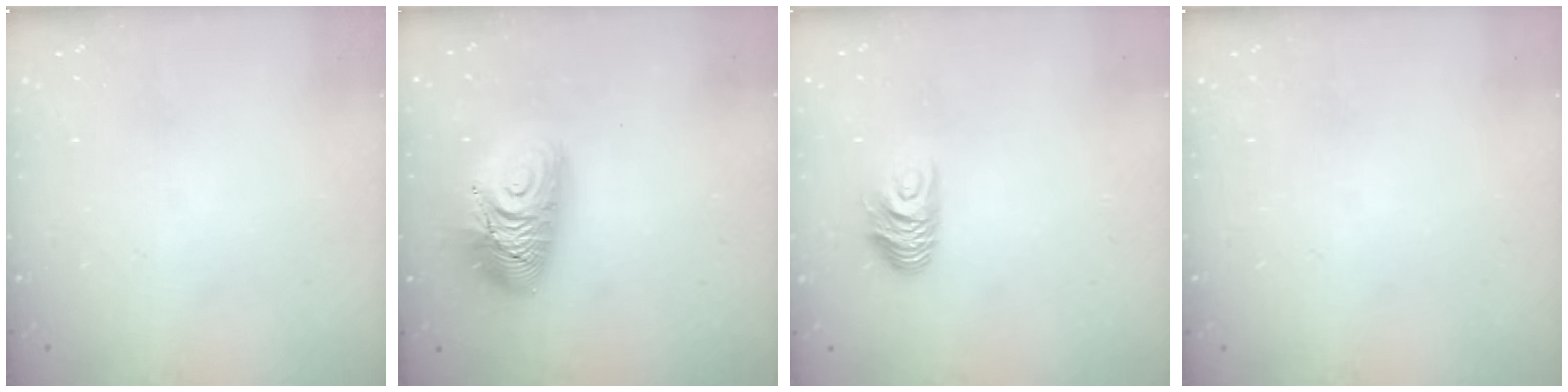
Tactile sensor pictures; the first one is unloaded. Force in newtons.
{"total": 15.7, "press": 15.6, "slide": 1.7}
{"total": 7.5, "press": 7.5, "slide": 0.7}
{"total": 0.0}